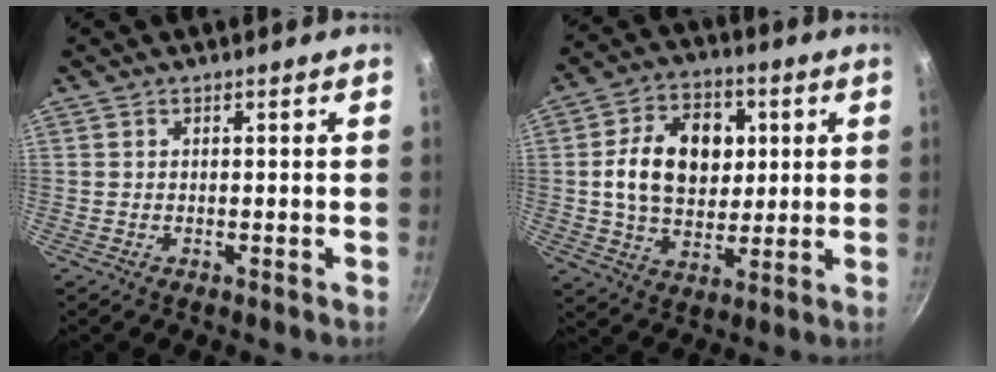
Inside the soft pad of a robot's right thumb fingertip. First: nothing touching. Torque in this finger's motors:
{"motor_torque": [0.40, 1.68, 0.78, -0.24, 0.11]}